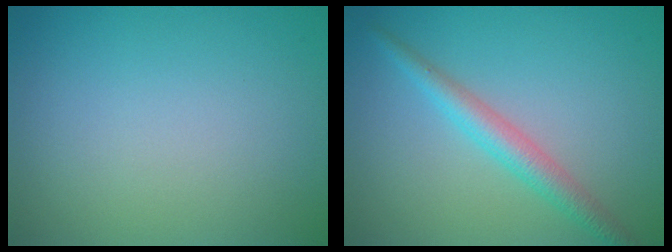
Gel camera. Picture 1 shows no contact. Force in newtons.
{"total": 2.9, "press": 2.9, "slide": 0.1}